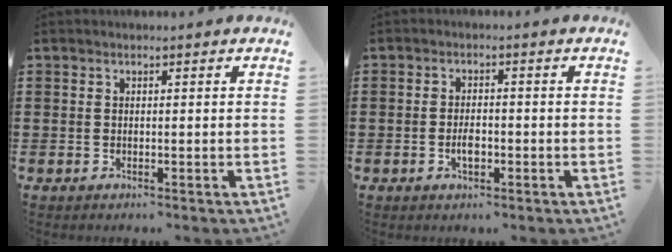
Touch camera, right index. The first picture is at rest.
{"total": 2.9, "force": [-0.9, 1.3, 2.4], "torque": [-0.045, 0.001, -0.015]}